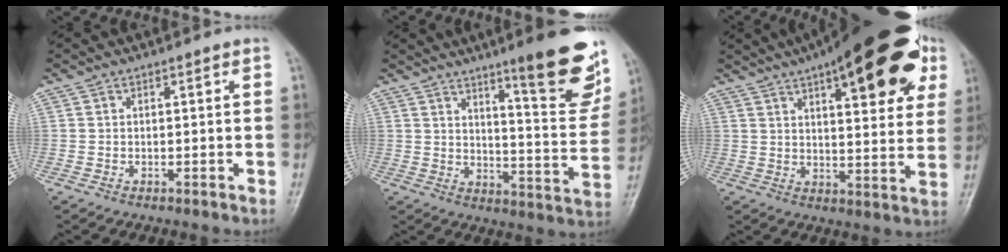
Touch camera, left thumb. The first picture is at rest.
{"total": 16.9, "force": [10.7, 2.7, 12.8], "torque": [-0.134, -0.077, 0.158]}
{"total": 25.1, "force": [12.3, 8.4, 20.2], "torque": [-0.256, -0.007, 0.168]}